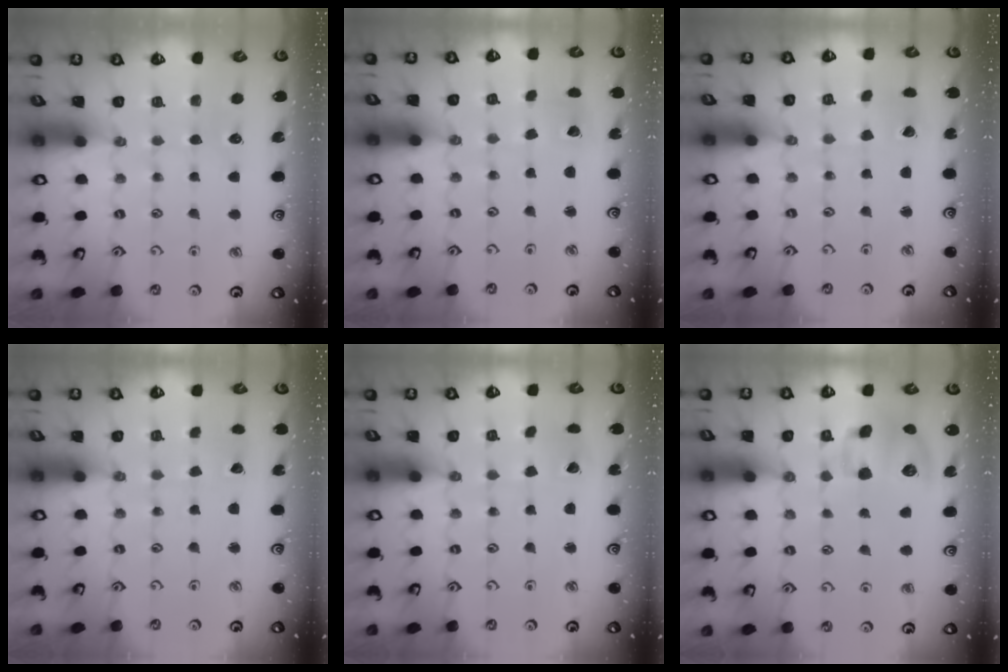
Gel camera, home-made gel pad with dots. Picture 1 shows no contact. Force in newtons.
{"total": 2.1, "press": 2.1, "slide": 0.2}
{"total": 1.1, "press": 1.1, "slide": 0.1}
{"total": 1.8, "press": 1.8, "slide": 0.2}
{"total": 2.6, "press": 2.6, "slide": 0.1}
{"total": 12.2, "press": 12.0, "slide": 2.0}